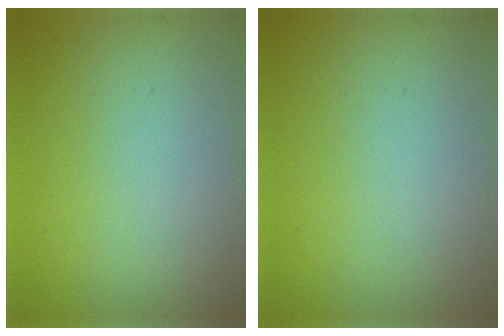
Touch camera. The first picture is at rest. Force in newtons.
{"total": 0.0}